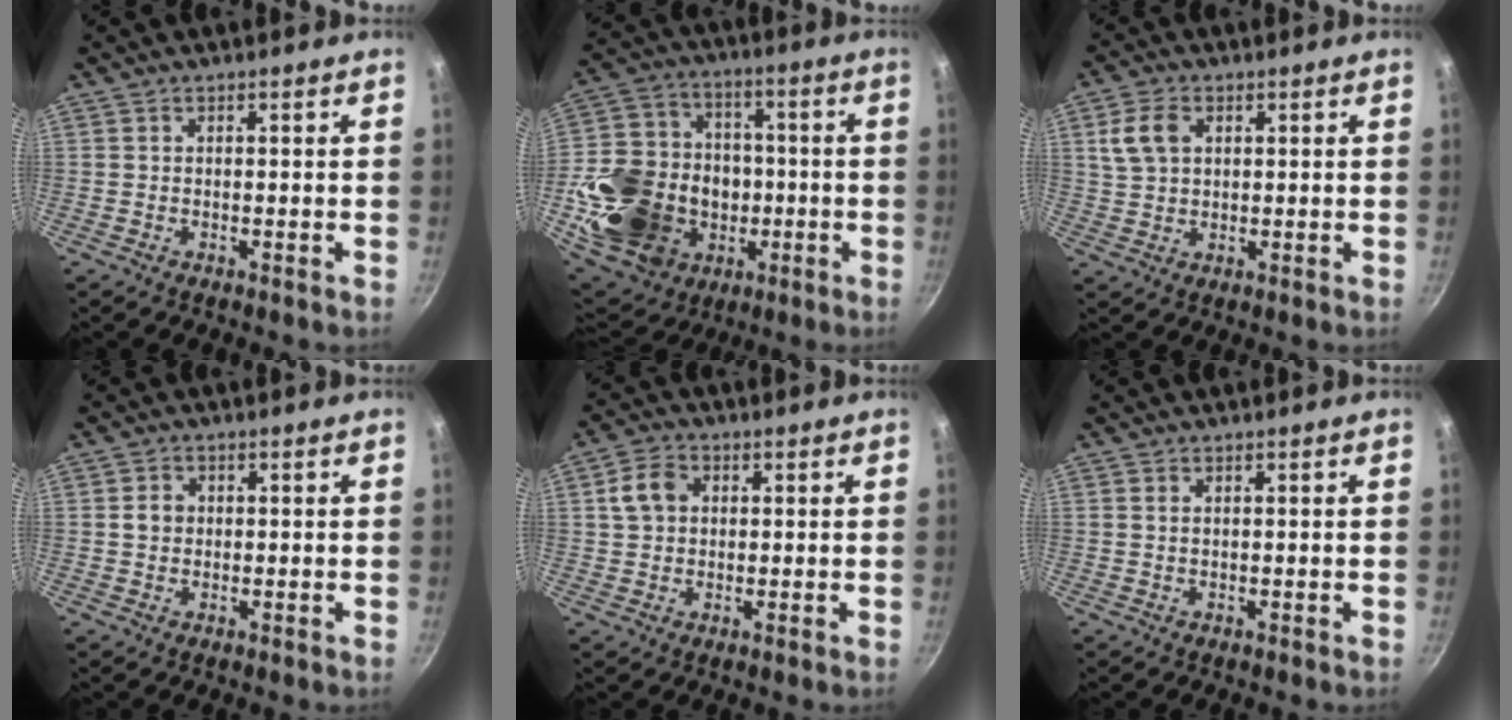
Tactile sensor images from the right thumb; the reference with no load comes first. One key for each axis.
{"total": 25.3, "fx": -4.0, "fy": 20.4, "fz": 14.4, "tx": -0.251, "ty": 0.038, "tz": -0.047}
{"total": 6.5, "fx": 2.1, "fy": 4.5, "fz": 4.2, "tx": -0.072, "ty": 0.003, "tz": 0.039}
{"total": 2.5, "fx": 0.1, "fy": 2.2, "fz": 1.2, "tx": -0.010, "ty": 0.006, "tz": 0.000}
{"total": 5.8, "fx": 1.1, "fy": 4.6, "fz": 3.4, "tx": -0.048, "ty": 0.011, "tz": 0.013}
{"total": 0.7, "fx": 0.3, "fy": 0.4, "fz": 0.5, "tx": -0.008, "ty": 0.001, "tz": 0.004}